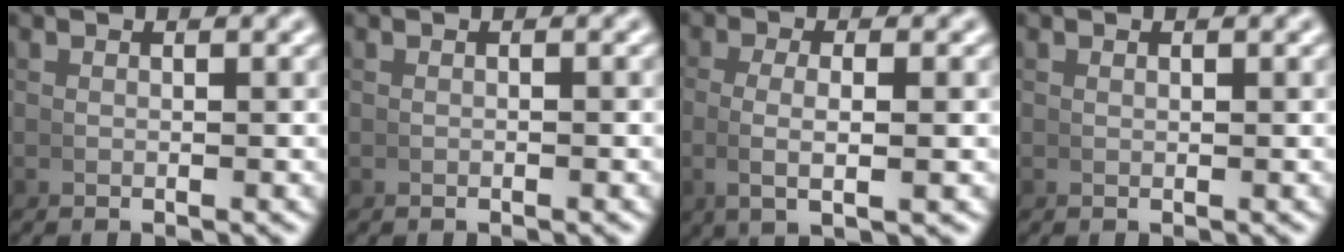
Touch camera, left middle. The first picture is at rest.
{"total": 0.0}
{"total": 3.7, "force": [0.1, 0.8, 3.6], "torque": [-0.075, -0.005, 0.007]}
{"total": 0.0}